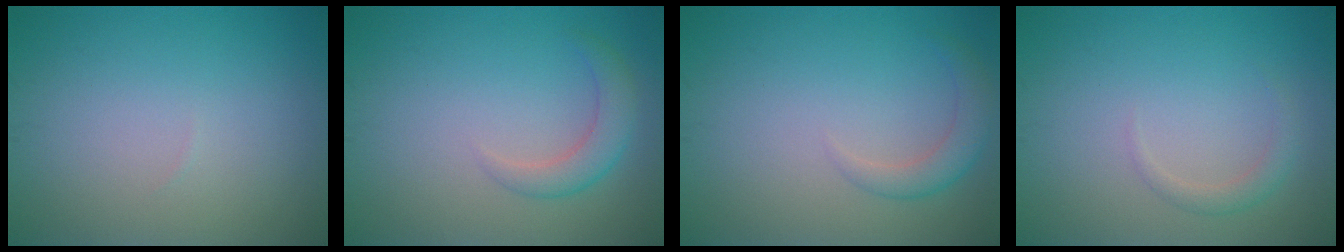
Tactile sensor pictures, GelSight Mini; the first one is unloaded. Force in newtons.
{"total": 2.5, "press": 2.5, "slide": 0.1}
{"total": 2.2, "press": 2.2, "slide": 0.1}
{"total": 1.3, "press": 1.3, "slide": 0.1}